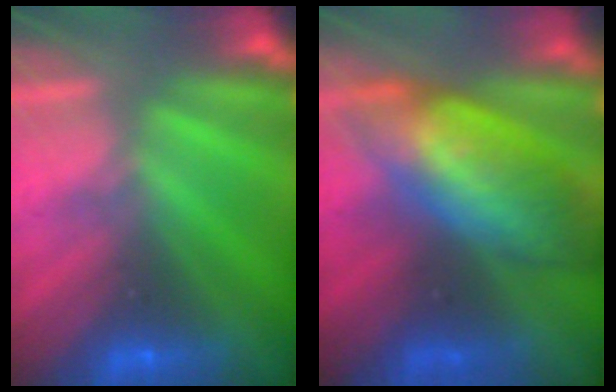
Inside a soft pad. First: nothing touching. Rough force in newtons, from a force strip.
{"total": 9.6}